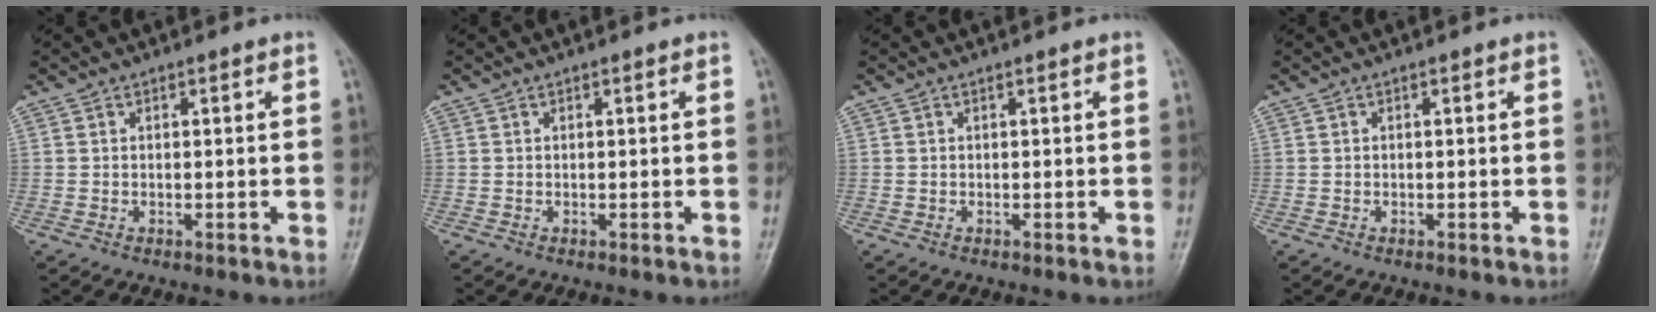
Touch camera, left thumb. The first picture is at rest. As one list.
[{"total": 0.0}, {"total": 0.0}, {"total": 0.0}]